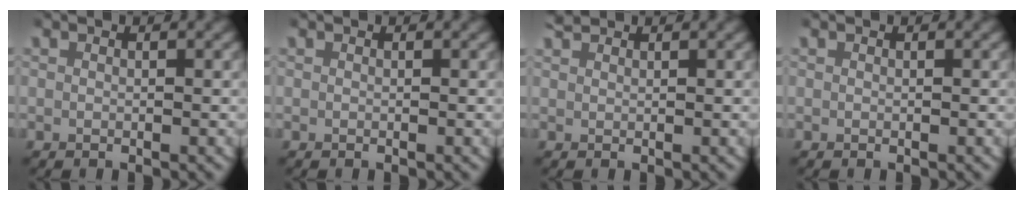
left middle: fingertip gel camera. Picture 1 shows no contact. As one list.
[{"total": 0.0}, {"total": 1.0, "force": [1.0, 0.0, 0.0], "torque": [-0.003, 0.001, 0.020]}, {"total": 0.0}]